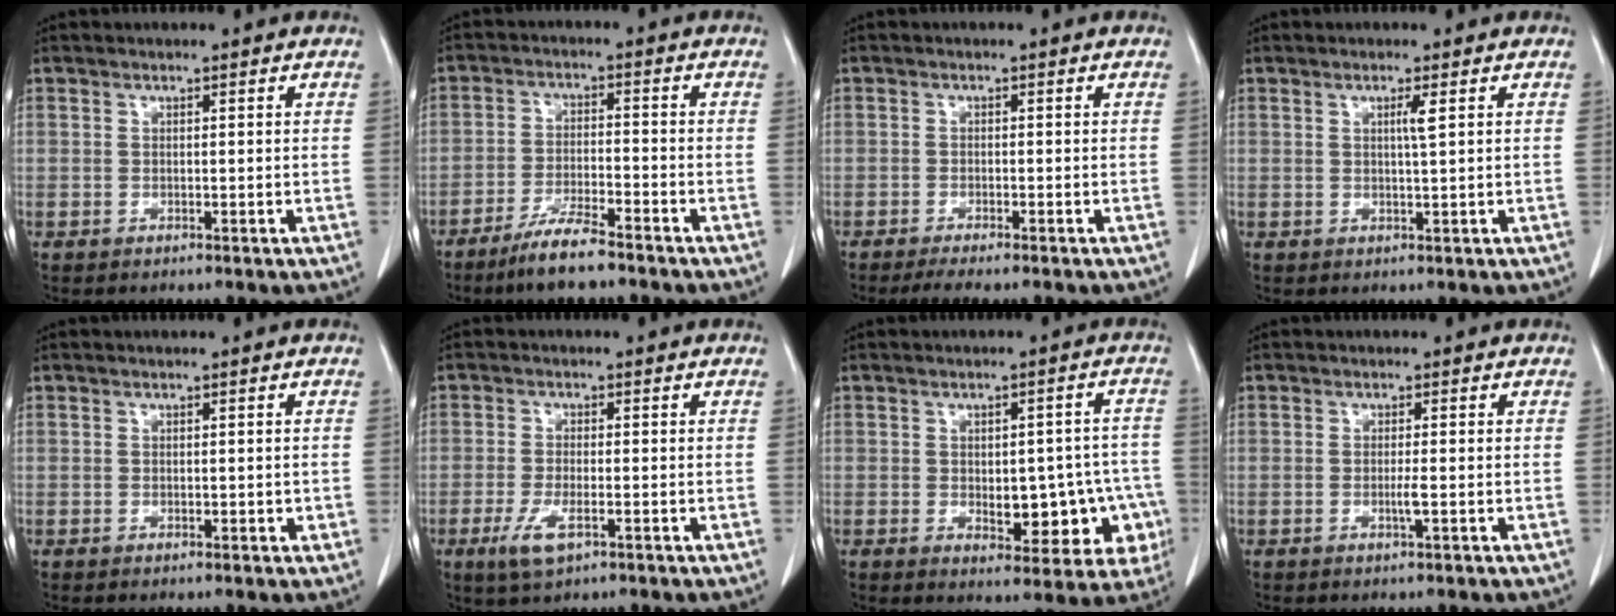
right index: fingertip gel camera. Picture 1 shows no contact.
{"total": 5.5, "force": [-4.3, 0.1, 3.4], "torque": [-0.068, -0.012, -0.083]}
{"total": 4.0, "force": [-3.3, -0.1, 2.1], "torque": [-0.029, -0.009, -0.051]}
{"total": 1.7, "force": [0.6, -0.3, 1.6], "torque": [-0.031, -0.003, 0.011]}
{"total": 1.0, "force": [-0.1, 0.5, 0.8], "torque": [-0.010, 0.000, 0.000]}
{"total": 4.6, "force": [-2.0, 1.4, 3.9], "torque": [-0.083, -0.007, -0.032]}
{"total": 11.7, "force": [-2.9, 6.2, 9.5], "torque": [-0.100, 0.021, -0.025]}
{"total": 1.6, "force": [-0.4, -0.2, 1.5], "torque": [-0.030, -0.004, -0.008]}